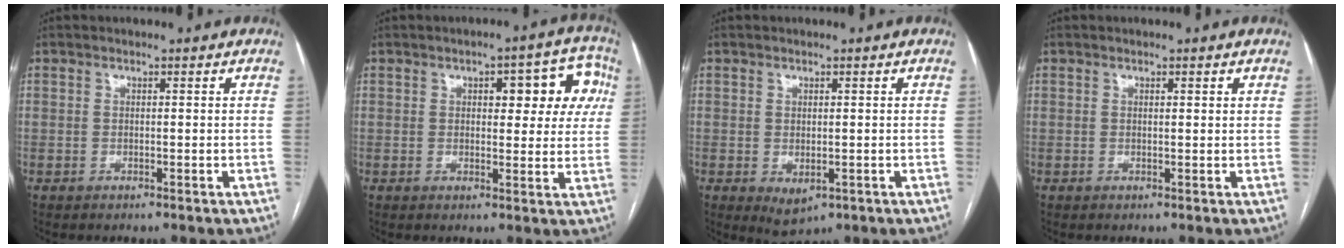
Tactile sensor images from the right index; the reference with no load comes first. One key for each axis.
{"total": 9.5, "fx": 2.8, "fy": 3.8, "fz": 8.2, "tx": -0.082, "ty": 0.029, "tz": 0.032}
{"total": 3.2, "fx": -0.9, "fy": 1.7, "fz": 2.5, "tx": -0.038, "ty": -0.009, "tz": 0.002}
{"total": 0.7, "fx": 0.4, "fy": 0.1, "fz": 0.6, "tx": -0.011, "ty": 0.002, "tz": 0.005}